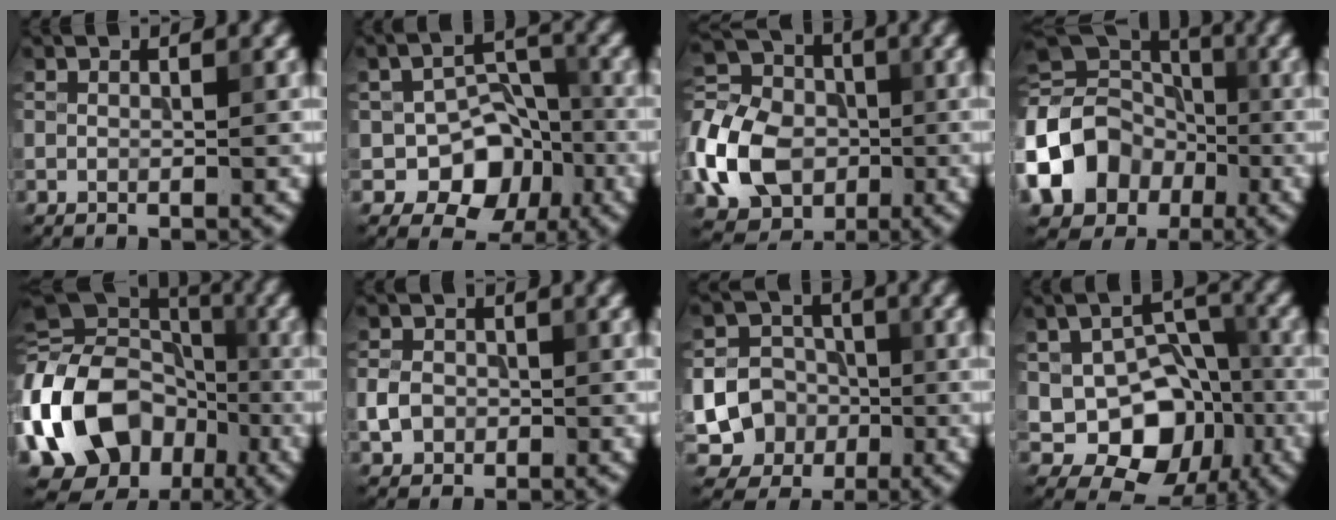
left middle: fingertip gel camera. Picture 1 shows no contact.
{"total": 6.9, "force": [-2.7, 5.0, 4.0], "torque": [-0.042, -0.003, -0.044]}
{"total": 9.8, "force": [-2.8, 7.7, 5.3], "torque": [-0.126, 0.009, -0.077]}
{"total": 12.7, "force": [-4.3, 10.3, 6.1], "torque": [-0.138, -0.010, -0.092]}
{"total": 17.2, "force": [-5.0, 13.3, 9.8], "torque": [-0.229, 0.002, -0.105]}
{"total": 2.4, "force": [-0.5, 2.1, 1.0], "torque": [-0.018, 0.000, -0.015]}
{"total": 12.7, "force": [-3.2, 11.9, 3.3], "torque": [-0.092, -0.018, -0.069]}
{"total": 9.2, "force": [-2.2, 6.8, 5.8], "torque": [-0.073, -0.001, -0.038]}